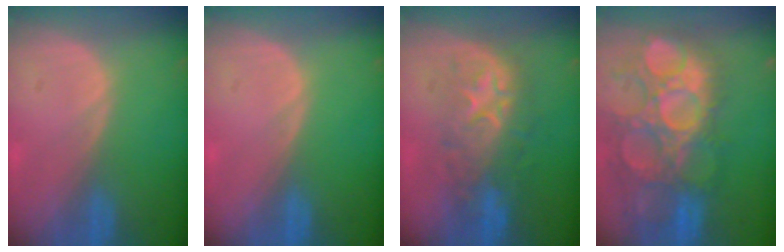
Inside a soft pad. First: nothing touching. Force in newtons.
{"total": 0.0}
{"total": 8.6, "press": 8.6, "slide": 0.5}
{"total": 14.4, "press": 12.7, "slide": 6.8}